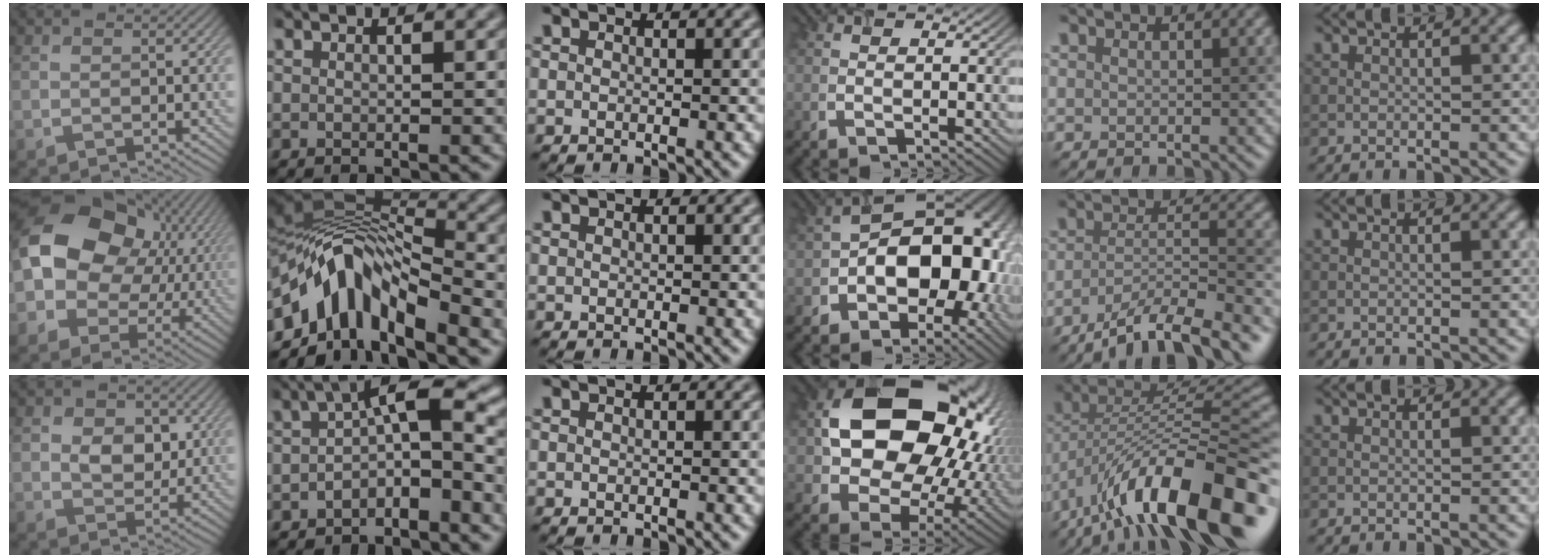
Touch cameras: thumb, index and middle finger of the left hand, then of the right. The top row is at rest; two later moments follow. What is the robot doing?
{"motion": "open", "object": "airpods case & airpods"}